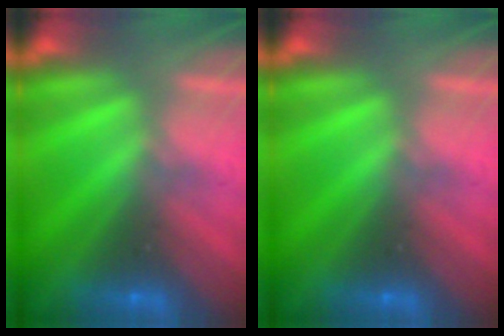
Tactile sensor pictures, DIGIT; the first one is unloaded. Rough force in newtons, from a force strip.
{"total": 0.0}